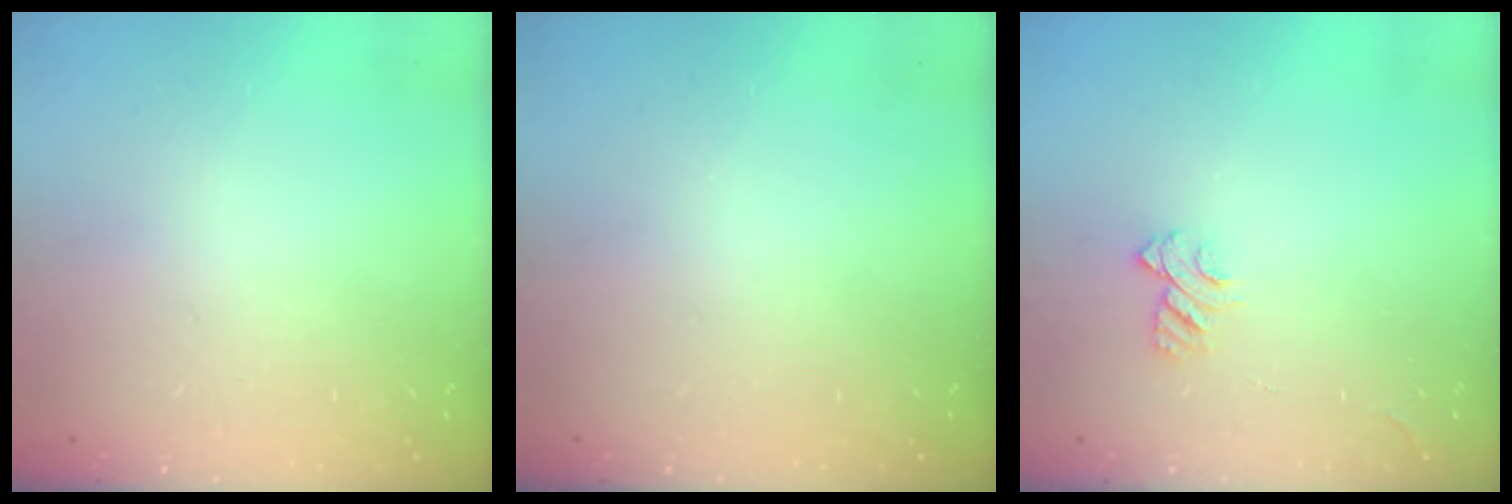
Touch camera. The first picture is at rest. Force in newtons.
{"total": 0.0}
{"total": 5.3, "press": 5.3, "slide": 0.5}